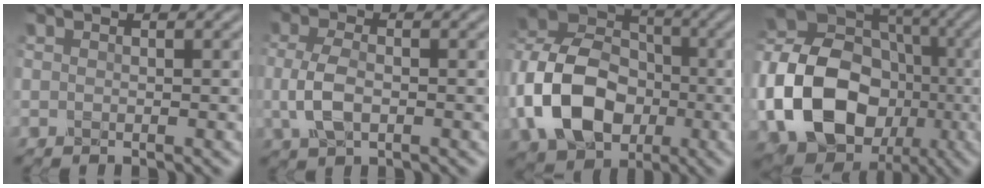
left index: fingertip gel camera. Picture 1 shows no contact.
{"total": 3.2, "force": [-0.6, 1.5, 2.8], "torque": [-0.075, 0.001, -0.010]}
{"total": 11.6, "force": [-3.0, 8.3, 7.6], "torque": [-0.164, 0.007, -0.068]}
{"total": 14.7, "force": [-3.3, 11.2, 8.9], "torque": [-0.203, -0.010, -0.055]}